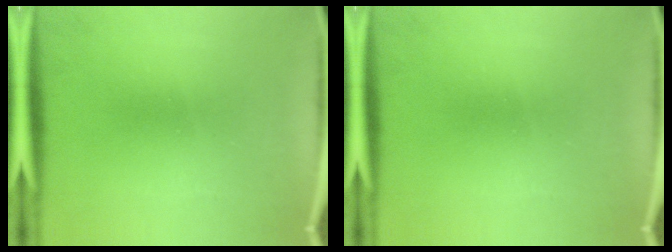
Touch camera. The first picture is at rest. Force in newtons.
{"total": 0.0}